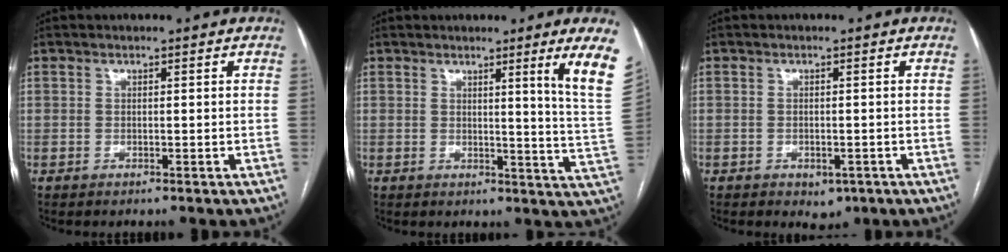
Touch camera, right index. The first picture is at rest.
{"total": 8.9, "force": [5.3, -2.6, 6.7], "torque": [-0.080, -0.057, 0.049]}
{"total": 2.3, "force": [-1.1, 1.6, 1.2], "torque": [-0.006, 0.001, -0.004]}